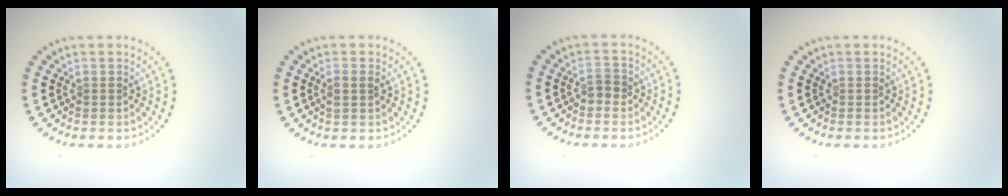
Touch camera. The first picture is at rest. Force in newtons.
{"total": 1.1, "press": 1.0, "slide": 0.4}
{"total": 1.2, "press": 1.1, "slide": 0.3}
{"total": 0.0}